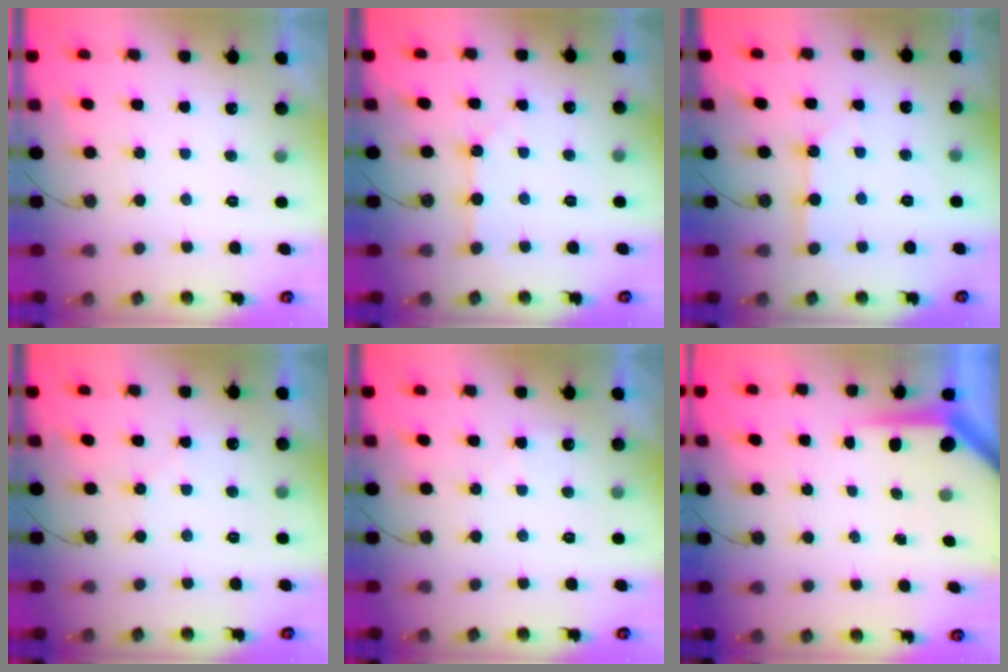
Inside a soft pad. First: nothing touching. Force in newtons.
{"total": 2.9, "press": 2.9, "slide": 0.5}
{"total": 2.5, "press": 2.5, "slide": 0.3}
{"total": 3.8, "press": 3.7, "slide": 0.6}
{"total": 3.5, "press": 3.5, "slide": 0.5}
{"total": 5.7, "press": 5.7, "slide": 0.5}